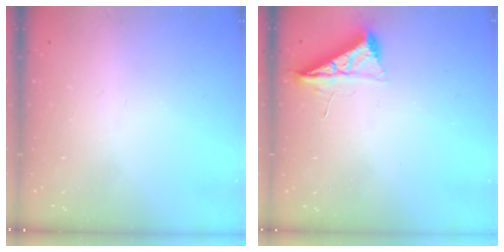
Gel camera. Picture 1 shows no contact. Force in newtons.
{"total": 7.0, "press": 6.9, "slide": 0.8}